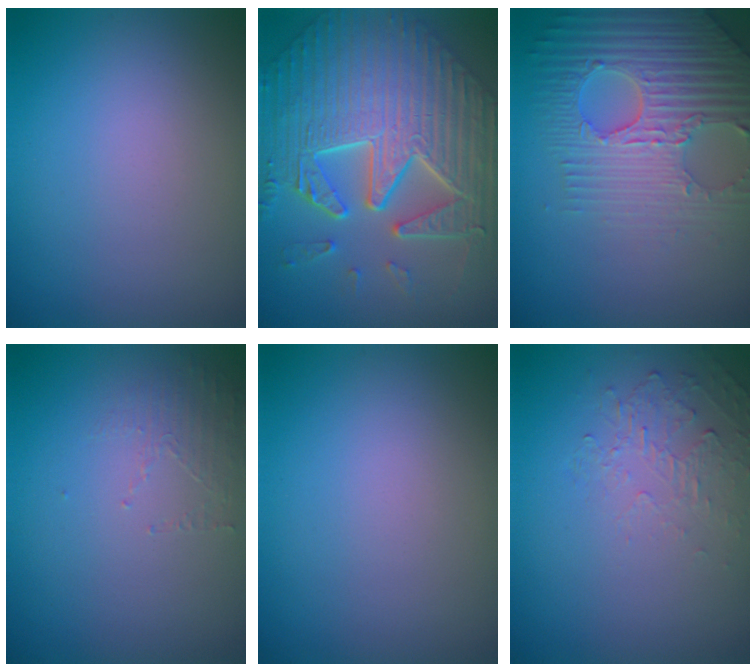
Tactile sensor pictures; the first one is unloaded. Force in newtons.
{"total": 10.4, "press": 7.3, "slide": 7.4}
{"total": 7.3, "press": 5.4, "slide": 4.9}
{"total": 1.4, "press": 0.4, "slide": 1.4}
{"total": 0.0}
{"total": 1.9, "press": 0.5, "slide": 1.9}